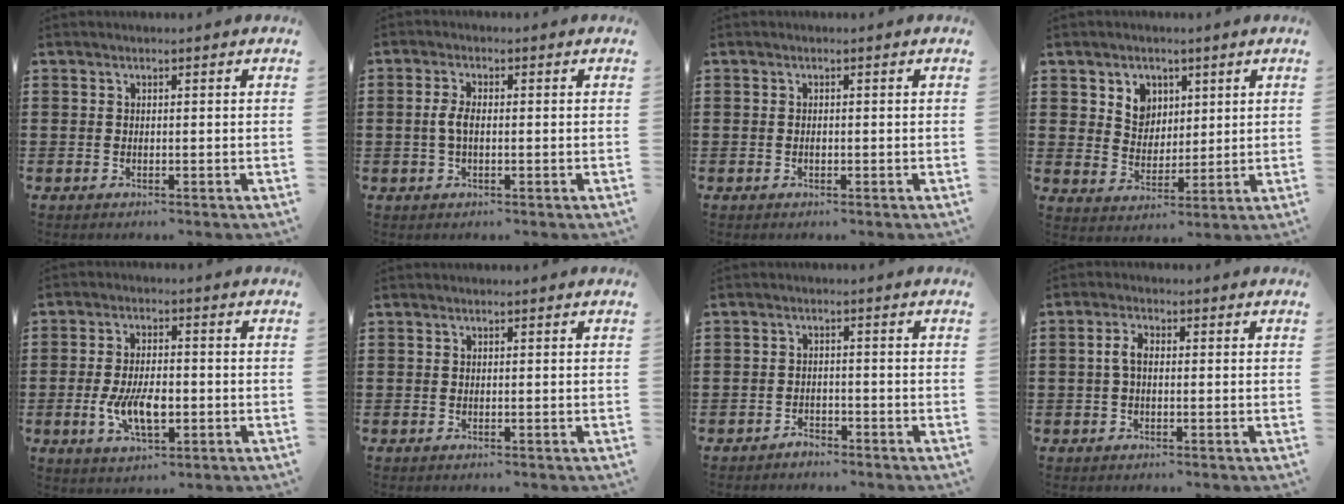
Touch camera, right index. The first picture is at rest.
{"total": 3.0, "force": [-0.2, 1.3, 2.7], "torque": [-0.067, -0.002, -0.010]}
{"total": 0.6, "force": [-0.2, 0.1, 0.5], "torque": [-0.011, -0.004, -0.003]}
{"total": 5.2, "force": [2.4, 4.5, 1.2], "torque": [-0.040, 0.009, 0.041]}
{"total": 7.4, "force": [-1.7, 3.4, 6.3], "torque": [-0.135, 0.000, -0.034]}
{"total": 0.0}
{"total": 2.0, "force": [-2.0, 0.5, 0.0], "torque": [-0.007, 0.002, -0.042]}
{"total": 3.0, "force": [-0.2, 1.5, 2.6], "torque": [-0.065, -0.001, -0.010]}